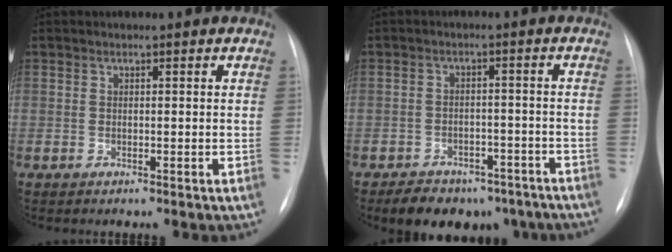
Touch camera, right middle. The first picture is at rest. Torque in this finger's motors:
{"motor_torque": [0.19, -0.28, 0.14, 0.07]}